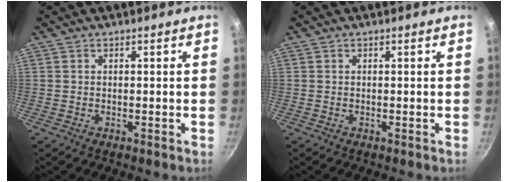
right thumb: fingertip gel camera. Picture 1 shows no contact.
{"total": 0.0}